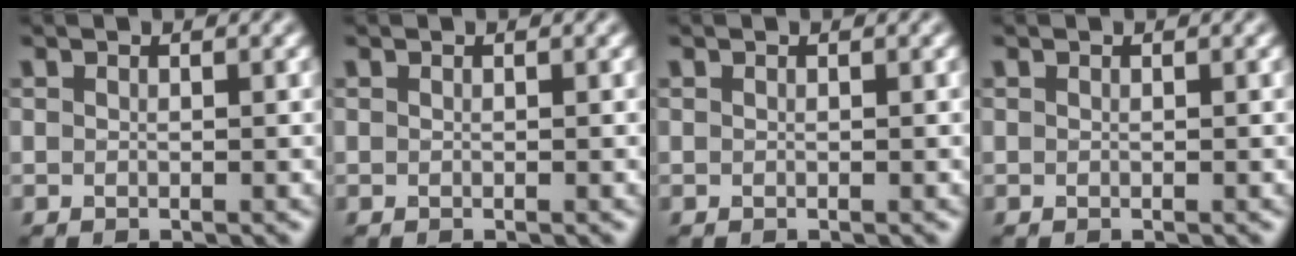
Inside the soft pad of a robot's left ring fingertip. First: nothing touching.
{"total": 0.0}
{"total": 0.0}
{"total": 0.0}